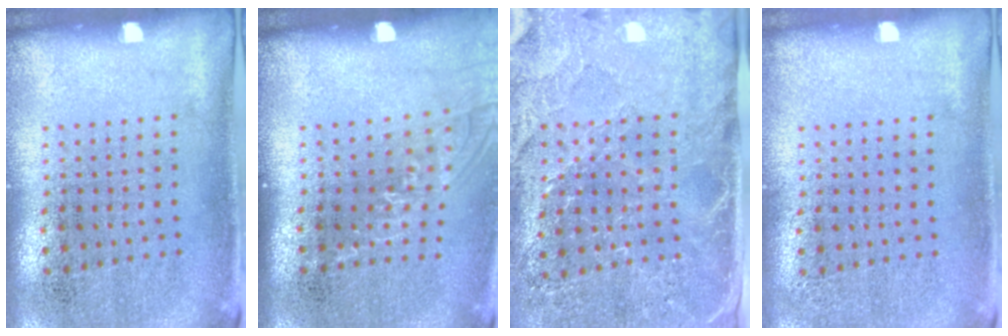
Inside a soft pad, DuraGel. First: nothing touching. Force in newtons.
{"total": 1.1, "press": 0.9, "slide": 0.6}
{"total": 3.0, "press": 2.8, "slide": 1.1}
{"total": 0.0}